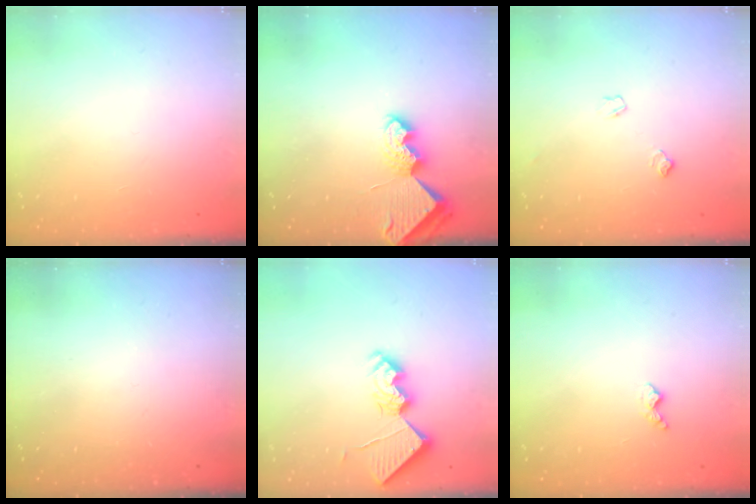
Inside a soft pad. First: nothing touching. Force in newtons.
{"total": 7.2, "press": 7.1, "slide": 0.7}
{"total": 4.5, "press": 4.5, "slide": 0.8}
{"total": 0.0}
{"total": 16.7, "press": 16.7, "slide": 0.1}
{"total": 4.4, "press": 4.4, "slide": 0.6}